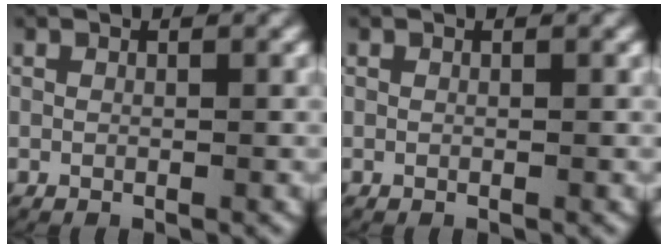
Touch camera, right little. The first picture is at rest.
{"total": 0.0}